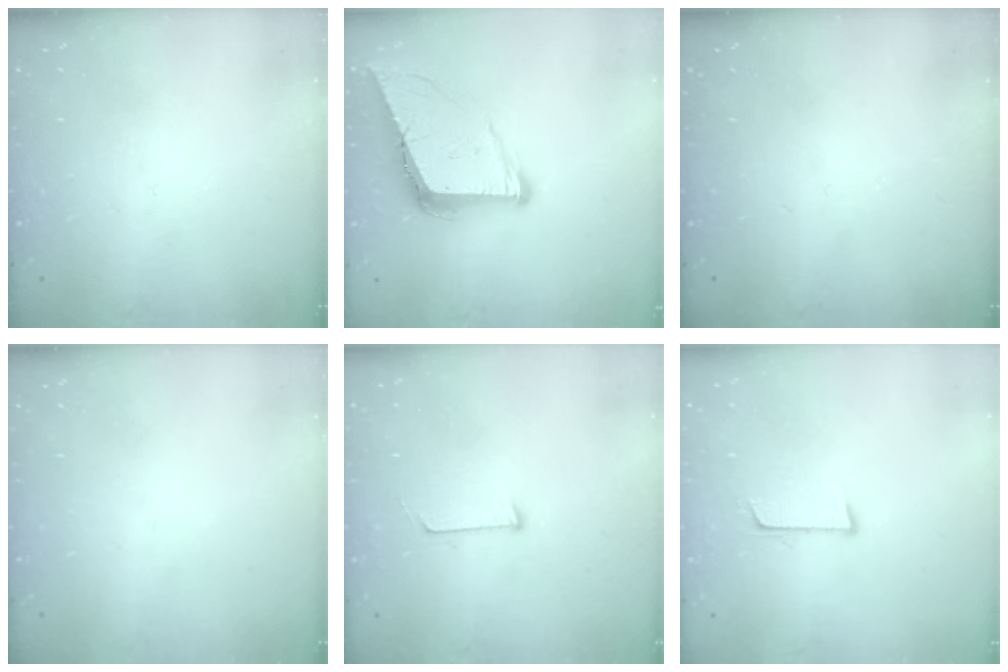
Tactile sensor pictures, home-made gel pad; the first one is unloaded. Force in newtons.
{"total": 10.9, "press": 10.3, "slide": 3.6}
{"total": 0.0}
{"total": 0.0}
{"total": 3.9, "press": 3.9, "slide": 0.4}
{"total": 5.8, "press": 5.5, "slide": 1.9}